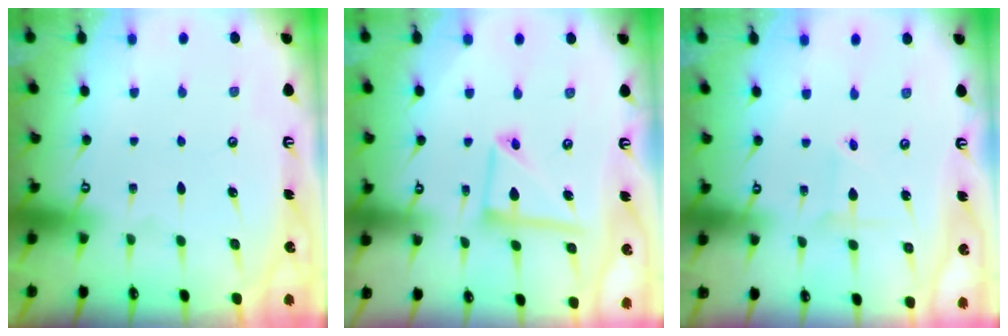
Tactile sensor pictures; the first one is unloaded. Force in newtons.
{"total": 11.0, "press": 11.0, "slide": 0.9}
{"total": 0.7, "press": 0.7, "slide": 0.0}